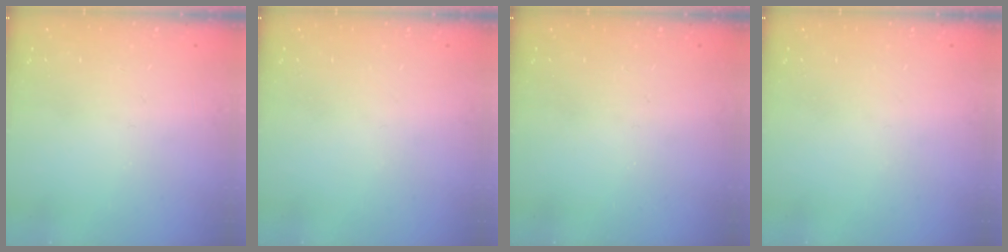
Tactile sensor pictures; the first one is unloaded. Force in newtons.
{"total": 0.0}
{"total": 0.0}
{"total": 0.0}